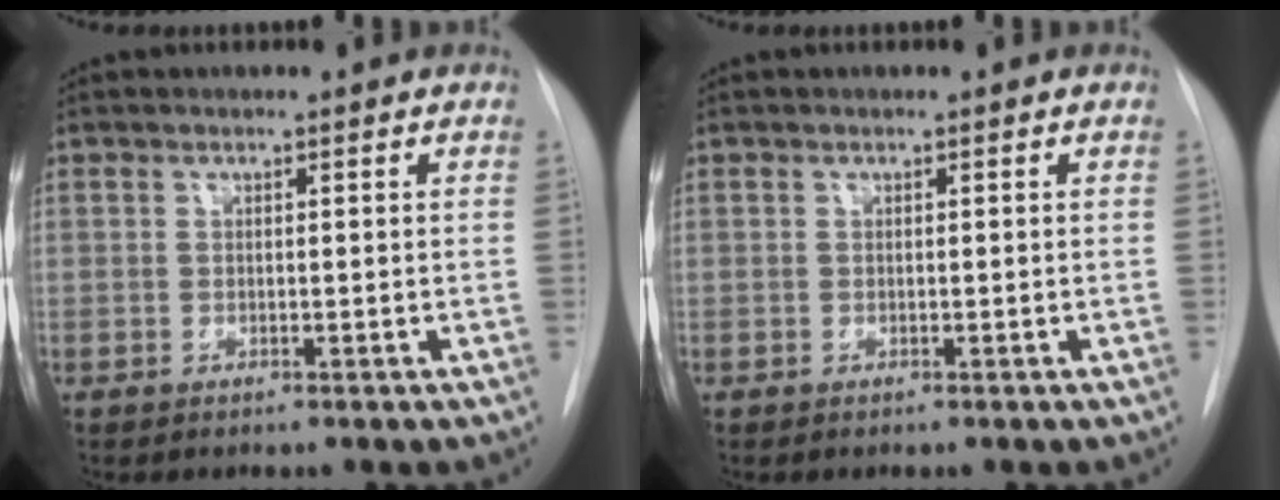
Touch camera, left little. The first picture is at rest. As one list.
[{"total": 0.0}]